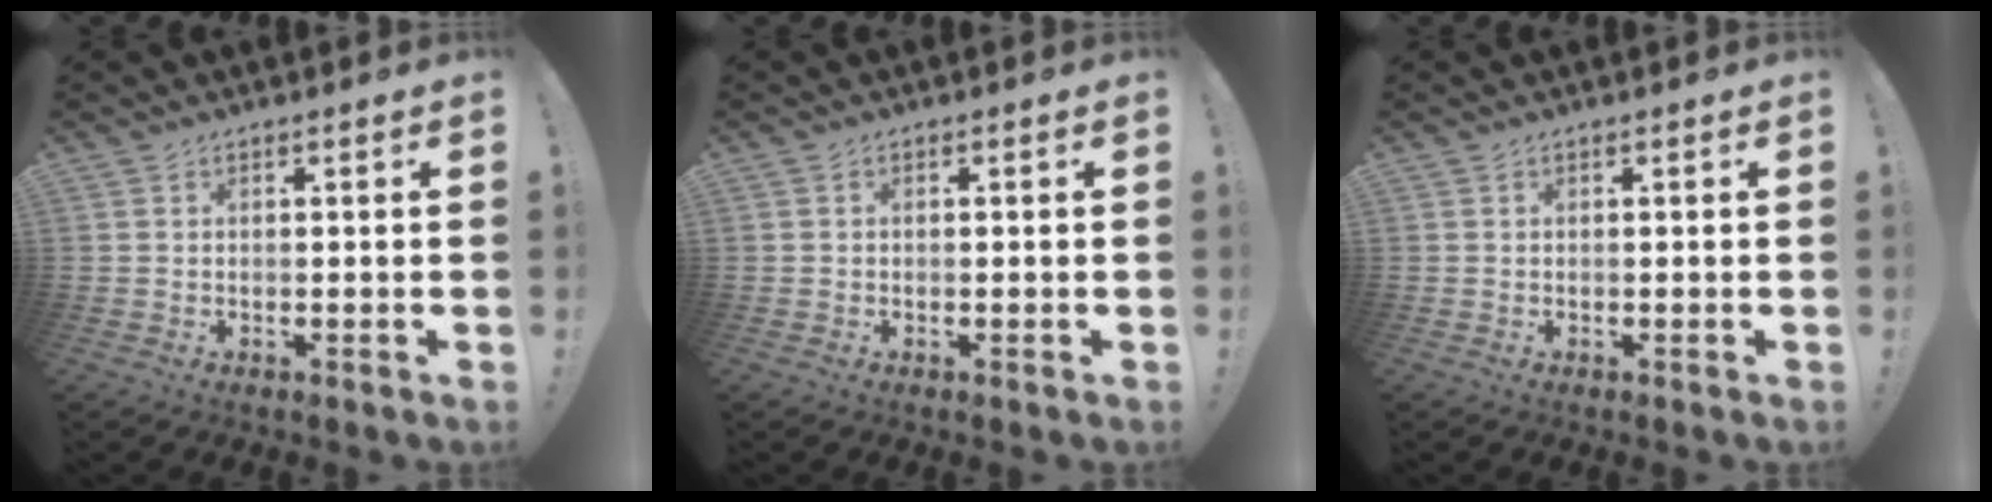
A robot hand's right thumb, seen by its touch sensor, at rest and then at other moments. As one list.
[{"total": 0.0}, {"total": 0.0}]